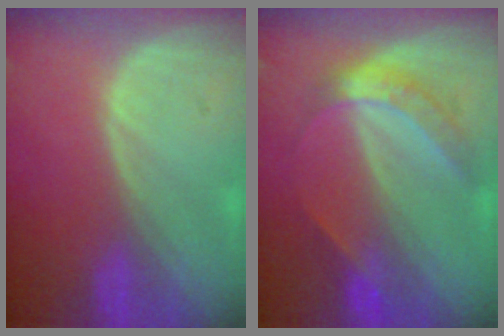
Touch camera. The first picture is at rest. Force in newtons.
{"total": 6.2, "press": 5.3, "slide": 3.2}